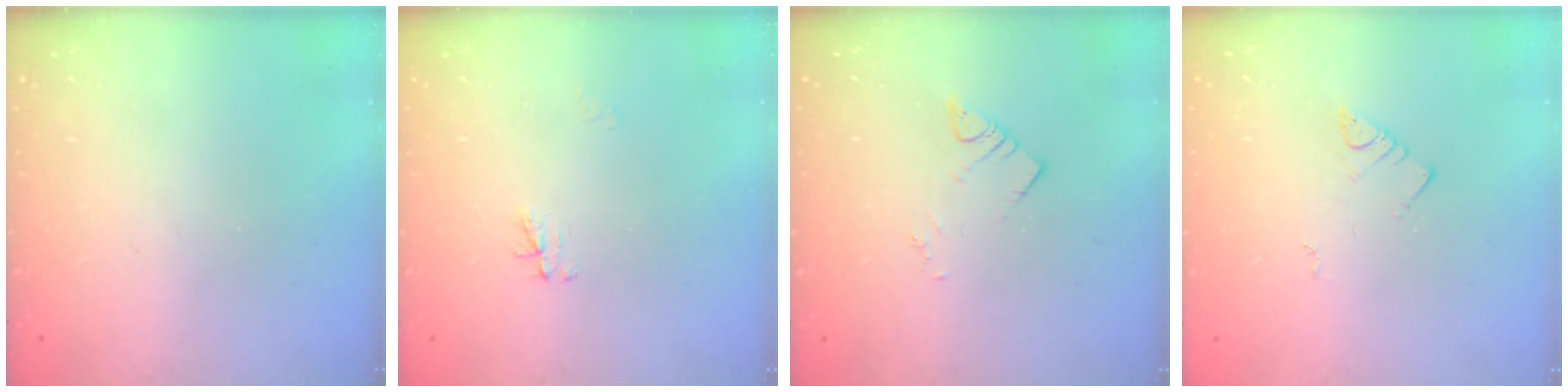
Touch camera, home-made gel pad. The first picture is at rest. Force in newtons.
{"total": 3.0, "press": 3.0, "slide": 0.4}
{"total": 3.7, "press": 3.7, "slide": 0.5}
{"total": 3.1, "press": 3.1, "slide": 0.5}